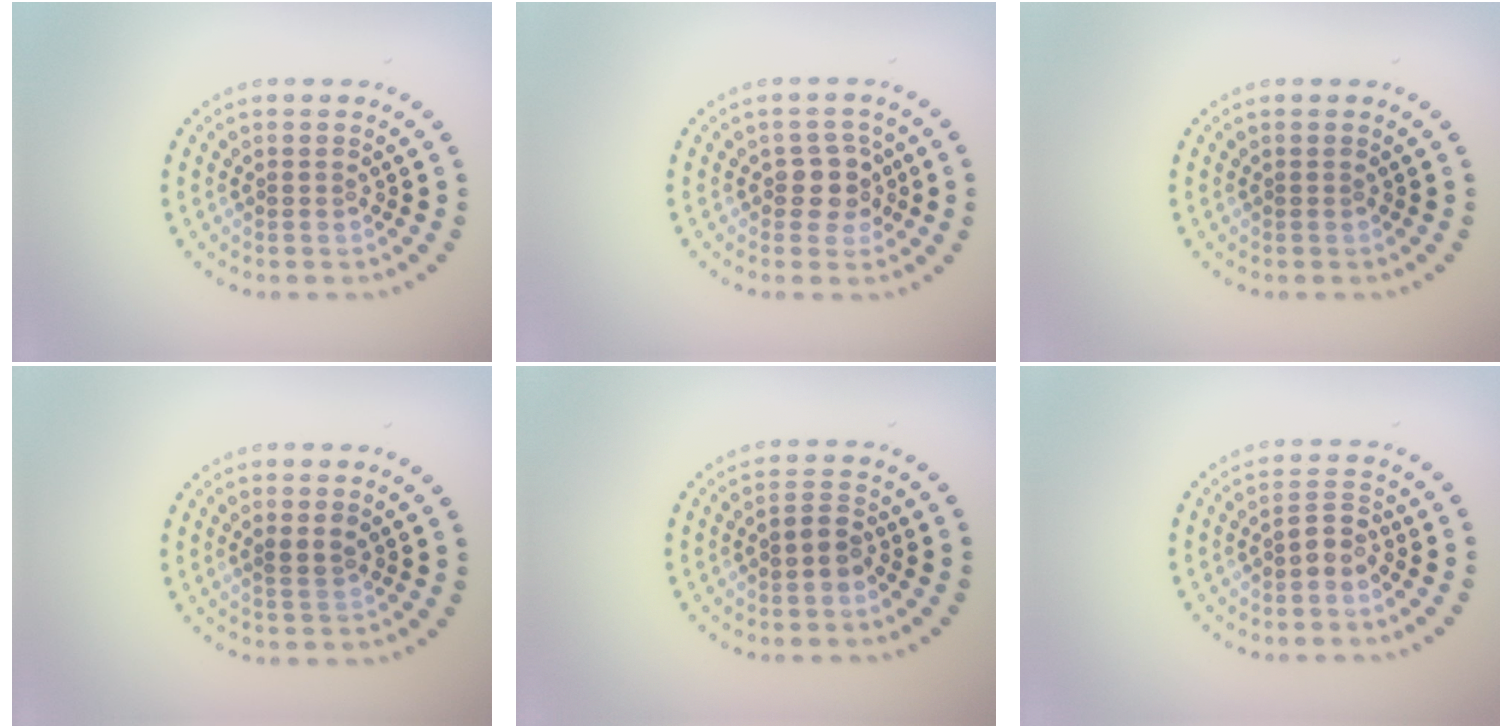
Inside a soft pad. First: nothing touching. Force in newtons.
{"total": 2.4, "press": 2.0, "slide": 1.2}
{"total": 0.0}
{"total": 1.2, "press": 1.0, "slide": 0.5}
{"total": 1.8, "press": 1.6, "slide": 0.9}
{"total": 2.0, "press": 1.6, "slide": 1.2}